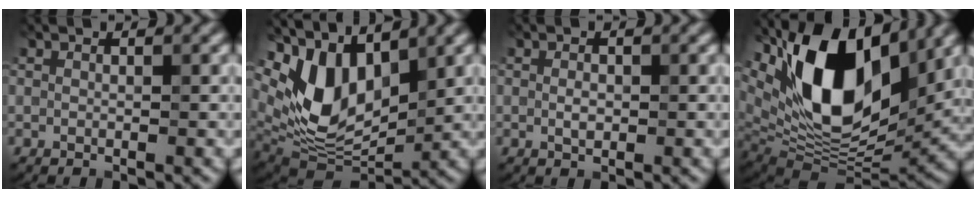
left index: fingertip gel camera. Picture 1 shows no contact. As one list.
[{"total": 8.9, "force": [3.4, 5.1, 6.5], "torque": [-0.130, -0.014, 0.065]}, {"total": 1.1, "force": [0.0, 0.7, 0.9], "torque": [-0.016, -0.003, -0.001]}, {"total": 15.2, "force": [5.8, 7.6, 11.9], "torque": [-0.205, 0.007, 0.097]}]